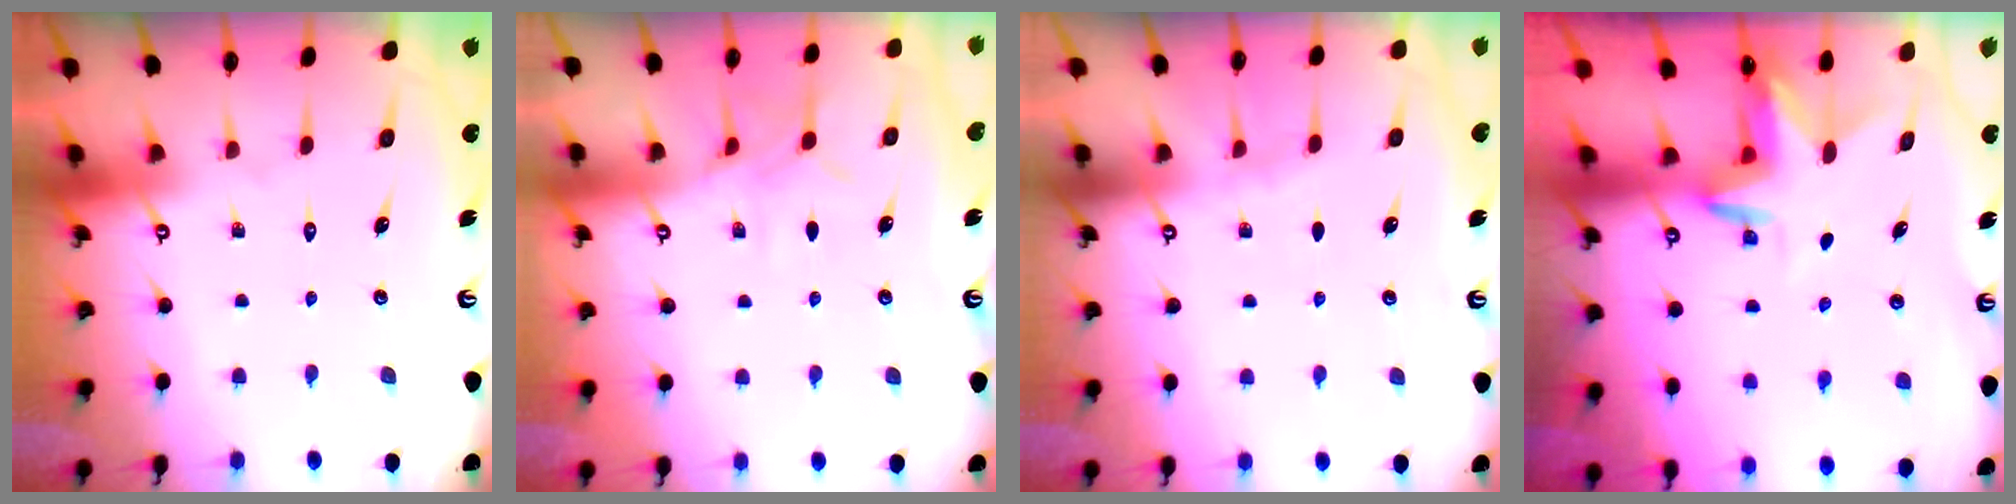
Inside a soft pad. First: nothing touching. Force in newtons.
{"total": 7.9, "press": 7.8, "slide": 0.7}
{"total": 2.0, "press": 2.0, "slide": 0.4}
{"total": 3.4, "press": 3.4, "slide": 0.3}